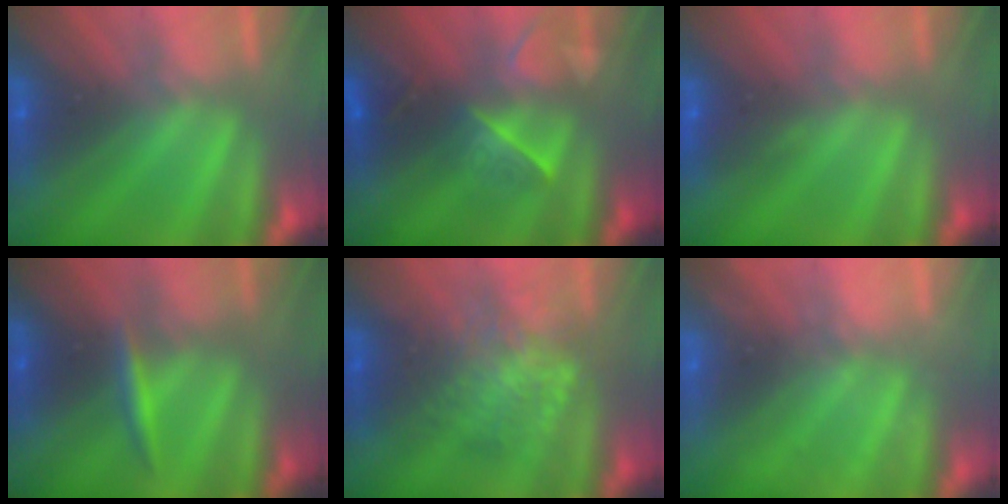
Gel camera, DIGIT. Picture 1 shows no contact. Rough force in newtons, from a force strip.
{"total": 2.6}
{"total": 2.9}
{"total": 2.4}
{"total": 2.3}
{"total": 2.4}